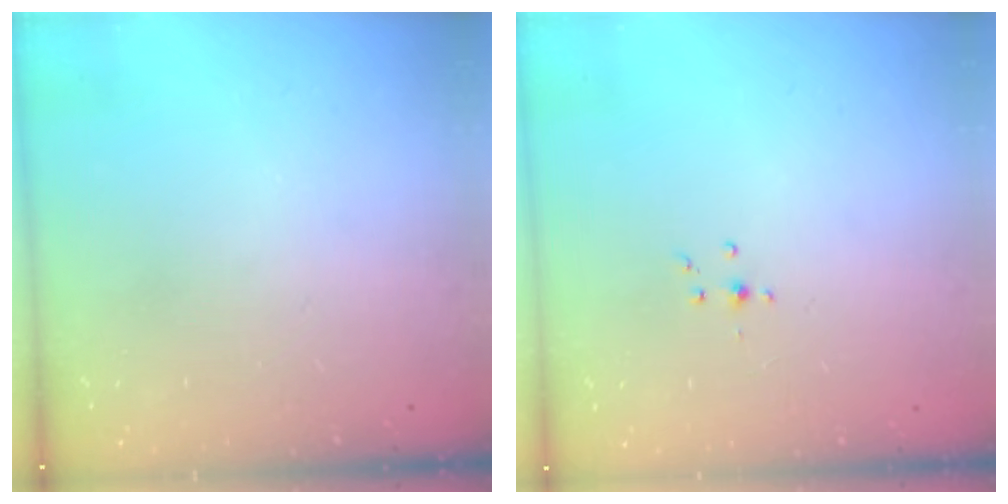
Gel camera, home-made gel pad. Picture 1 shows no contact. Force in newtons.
{"total": 3.0, "press": 3.0, "slide": 0.6}